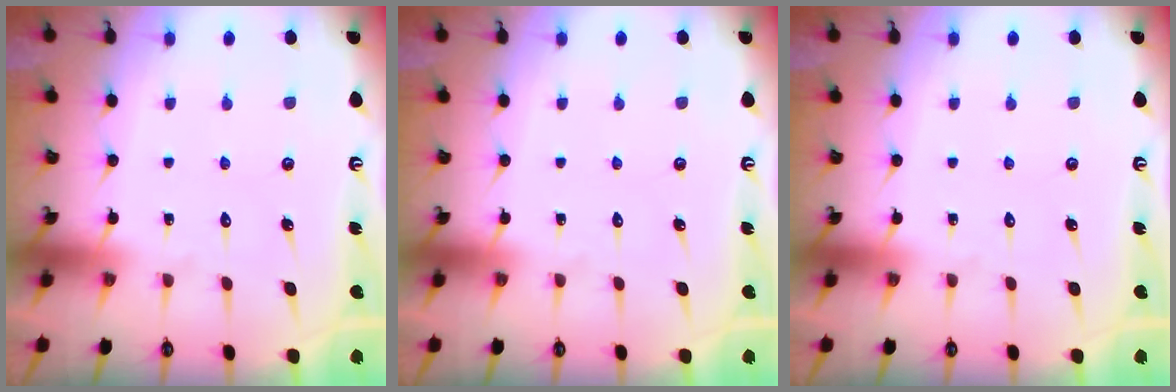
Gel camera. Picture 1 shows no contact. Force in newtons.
{"total": 0.0}
{"total": 0.0}